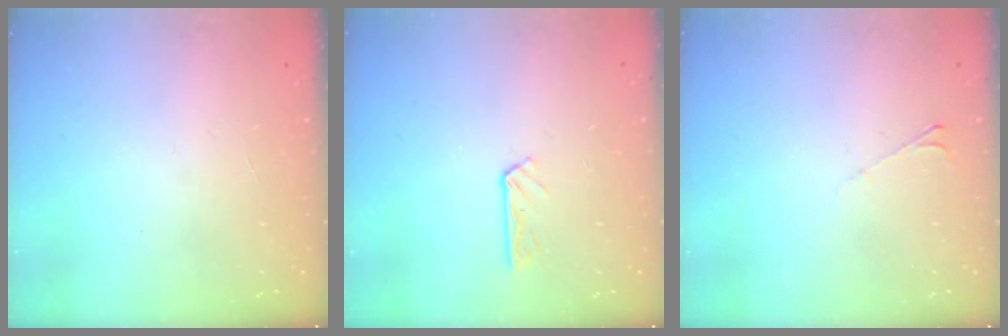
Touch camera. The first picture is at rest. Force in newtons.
{"total": 3.8, "press": 3.7, "slide": 0.5}
{"total": 2.6, "press": 2.6, "slide": 0.5}